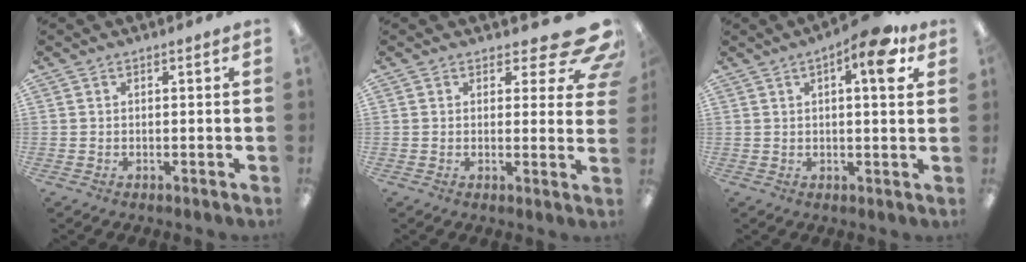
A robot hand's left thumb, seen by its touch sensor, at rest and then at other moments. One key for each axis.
{"total": 9.8, "fx": 6.4, "fy": 3.7, "fz": 6.3, "tx": -0.073, "ty": -0.038, "tz": 0.112}
{"total": 9.1, "fx": 4.2, "fy": 2.8, "fz": 7.6, "tx": -0.104, "ty": -0.012, "tz": 0.062}